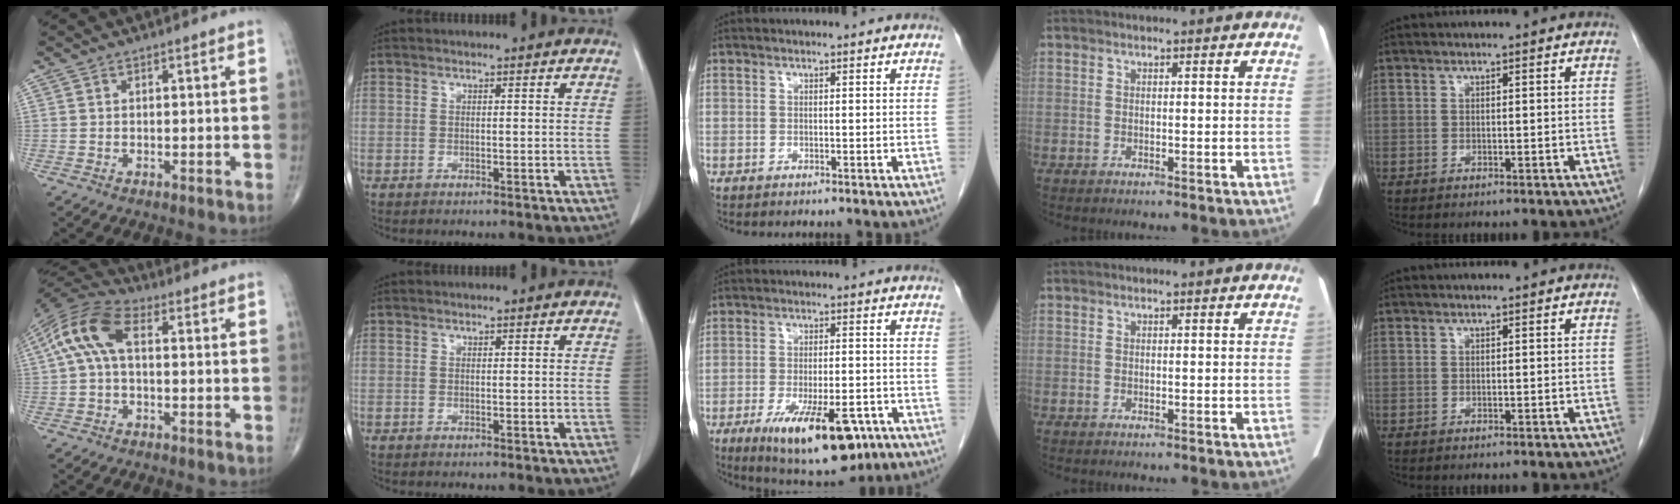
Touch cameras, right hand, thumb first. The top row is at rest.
{"thumb": {"total": 10.9, "force": [1.3, 6.0, 9.0], "torque": [-0.186, 0.035, 0.013]}, "middle": {"total": 14.6, "force": [-7.8, 4.9, 11.3], "torque": [-0.168, -0.013, -0.109]}}